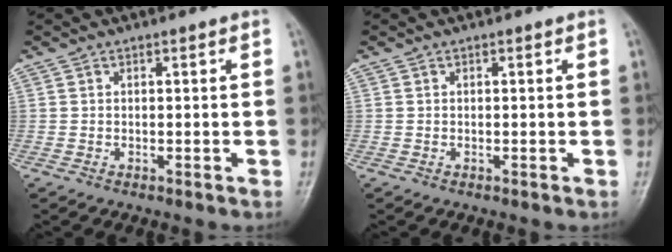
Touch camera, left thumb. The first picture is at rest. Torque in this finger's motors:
{"motor_torque": [0.00, 0.00, 0.00, 0.00, 0.00]}